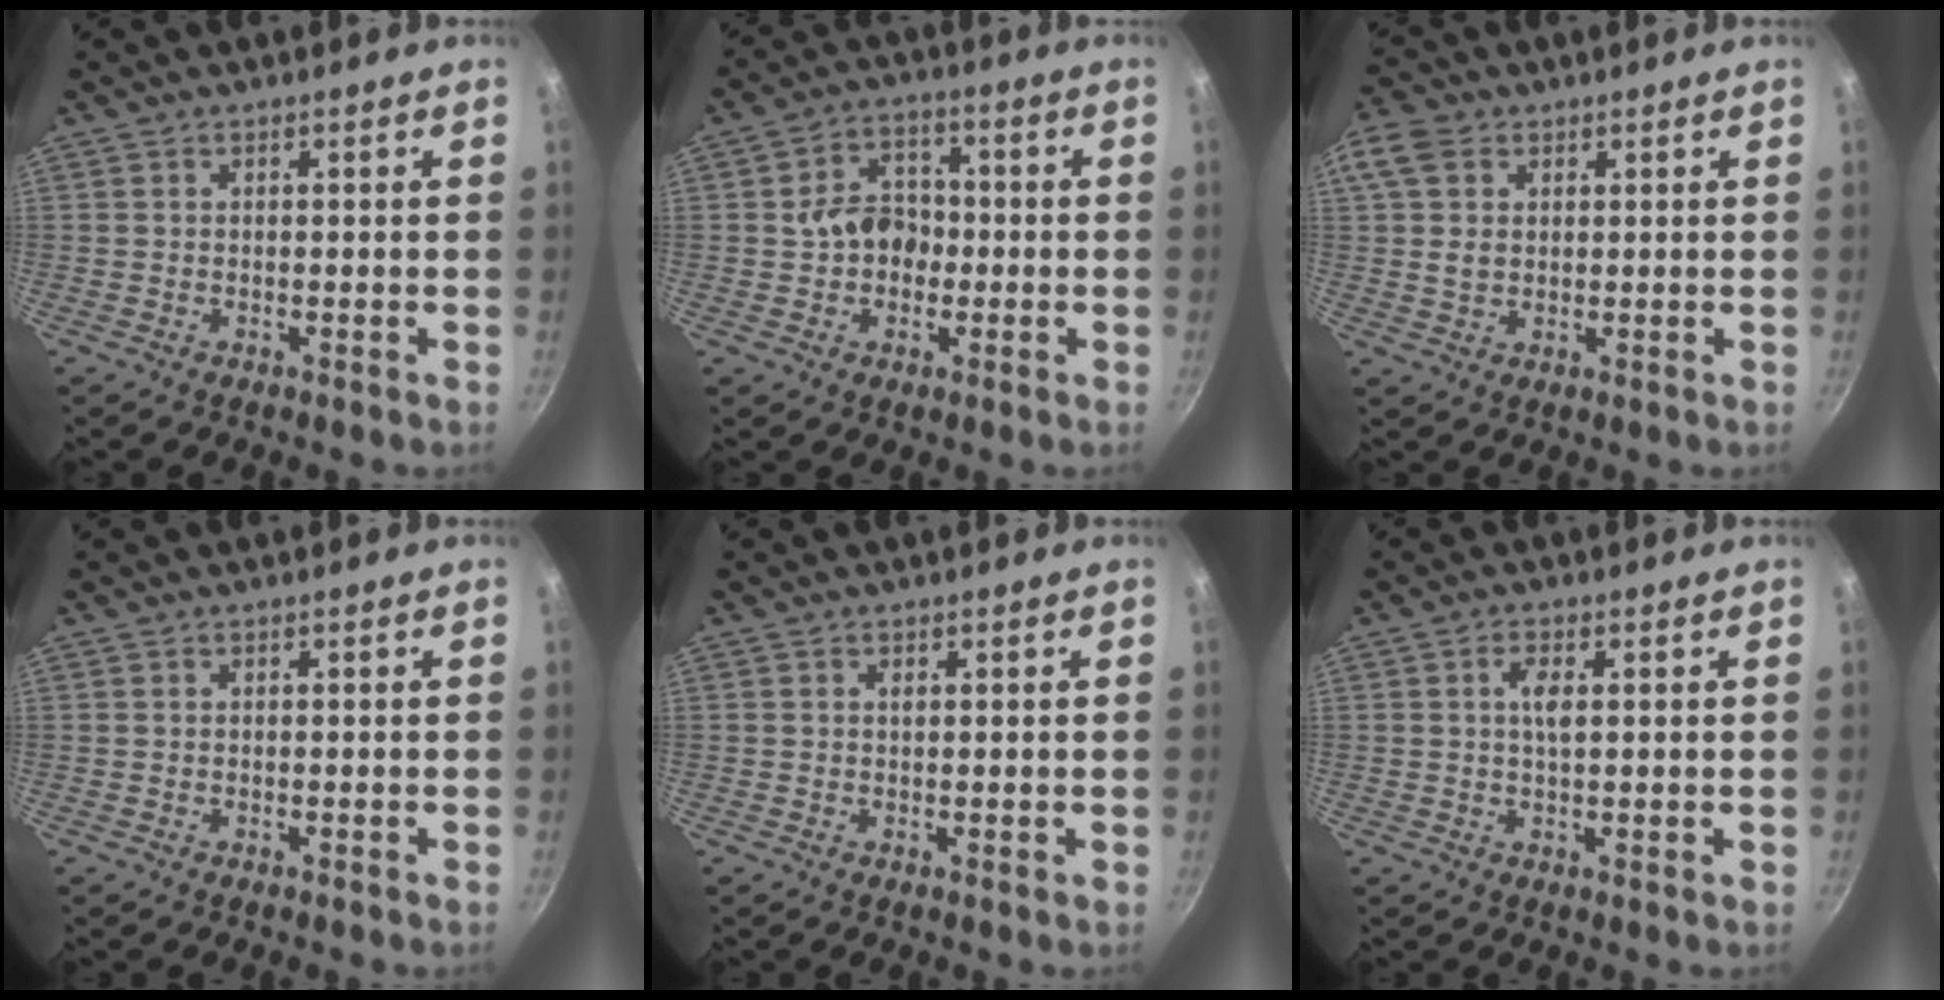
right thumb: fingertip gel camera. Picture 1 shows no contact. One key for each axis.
{"total": 8.1, "fx": -0.8, "fy": 6.4, "fz": 4.9, "tx": -0.046, "ty": 0.021, "tz": -0.020}
{"total": 6.8, "fx": 2.1, "fy": 5.0, "fz": 4.0, "tx": -0.069, "ty": -0.003, "tz": 0.031}
{"total": 0.0}
{"total": 0.6, "fx": 0.3, "fy": 0.3, "fz": 0.5, "tx": -0.008, "ty": -0.001, "tz": 0.003}
{"total": 3.3, "fx": 0.8, "fy": 1.3, "fz": 3.0, "tx": -0.054, "ty": 0.003, "tz": 0.013}